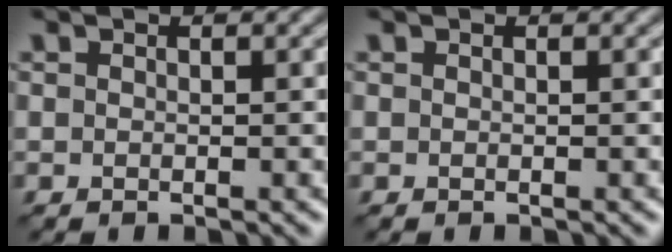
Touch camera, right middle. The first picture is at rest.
{"total": 0.0}